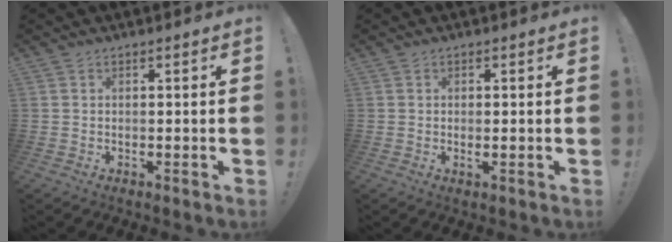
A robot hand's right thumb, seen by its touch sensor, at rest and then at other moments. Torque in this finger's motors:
{"motor_torque": [-0.18, -0.15, -0.03, -0.01, -0.06]}